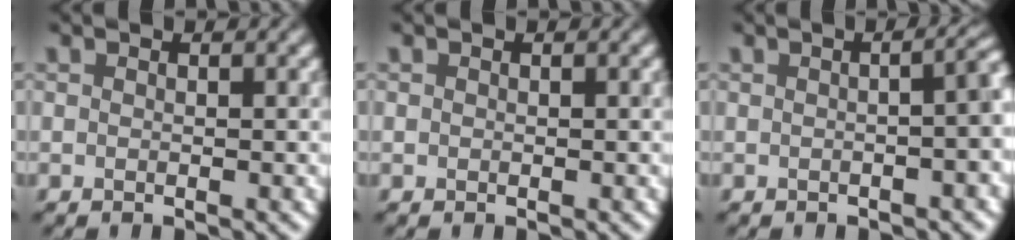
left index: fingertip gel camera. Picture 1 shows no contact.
{"total": 0.0}
{"total": 5.4, "force": [-0.5, 2.5, 4.8], "torque": [-0.018, 0.008, -0.003]}